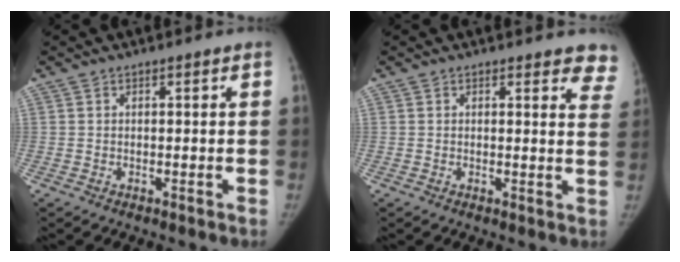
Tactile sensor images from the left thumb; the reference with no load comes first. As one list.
[{"total": 6.5, "force": [5.7, 2.2, 2.2], "torque": [0.018, -0.027, 0.038]}]